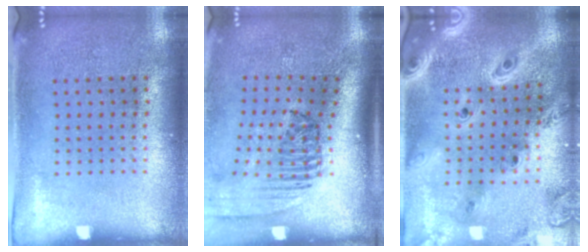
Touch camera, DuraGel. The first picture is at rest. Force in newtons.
{"total": 2.4, "press": 1.7, "slide": 1.8}
{"total": 3.6, "press": 2.8, "slide": 2.2}